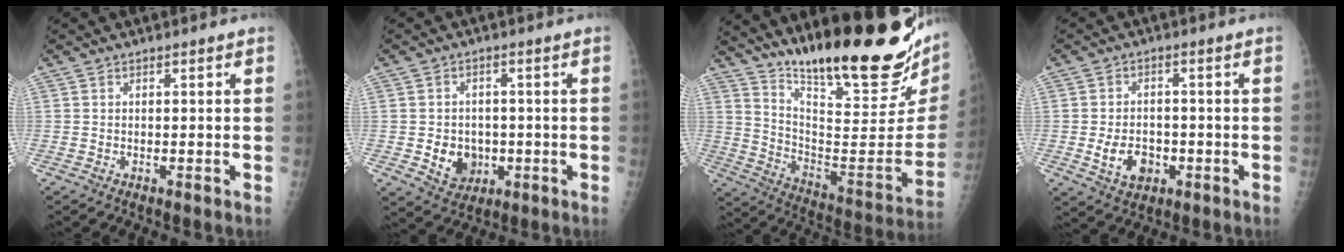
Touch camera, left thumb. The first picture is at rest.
{"total": 6.9, "force": [-1.2, 5.8, 3.5], "torque": [-0.025, 0.004, -0.007]}
{"total": 31.6, "force": [22.6, 6.7, 21.0], "torque": [-0.289, -0.126, 0.344]}
{"total": 6.6, "force": [-1.8, 4.9, 4.0], "torque": [-0.054, 0.006, -0.021]}